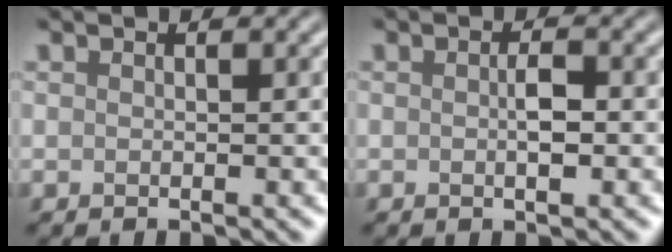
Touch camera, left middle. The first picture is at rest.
{"total": 1.3, "force": [-0.5, 0.1, 1.3], "torque": [-0.027, 0.000, -0.002]}